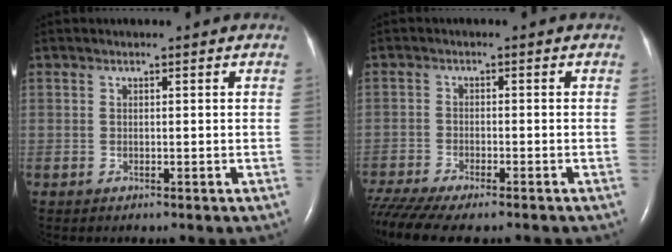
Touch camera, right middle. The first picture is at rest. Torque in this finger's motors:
{"motor_torque": [1.11, -1.03, 0.15, 0.11]}